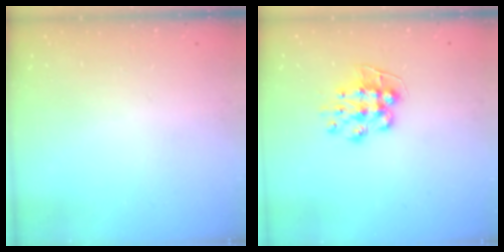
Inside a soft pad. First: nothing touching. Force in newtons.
{"total": 9.0, "press": 9.0, "slide": 0.3}